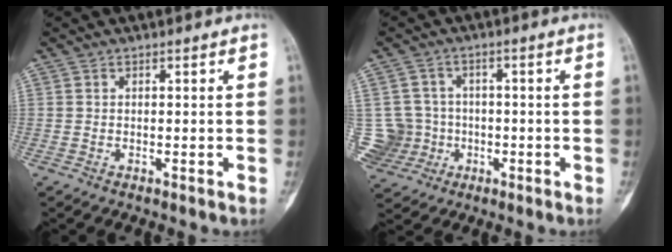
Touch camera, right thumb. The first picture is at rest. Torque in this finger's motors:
{"motor_torque": [0.99, 0.76, -0.08, -0.03, 0.19]}